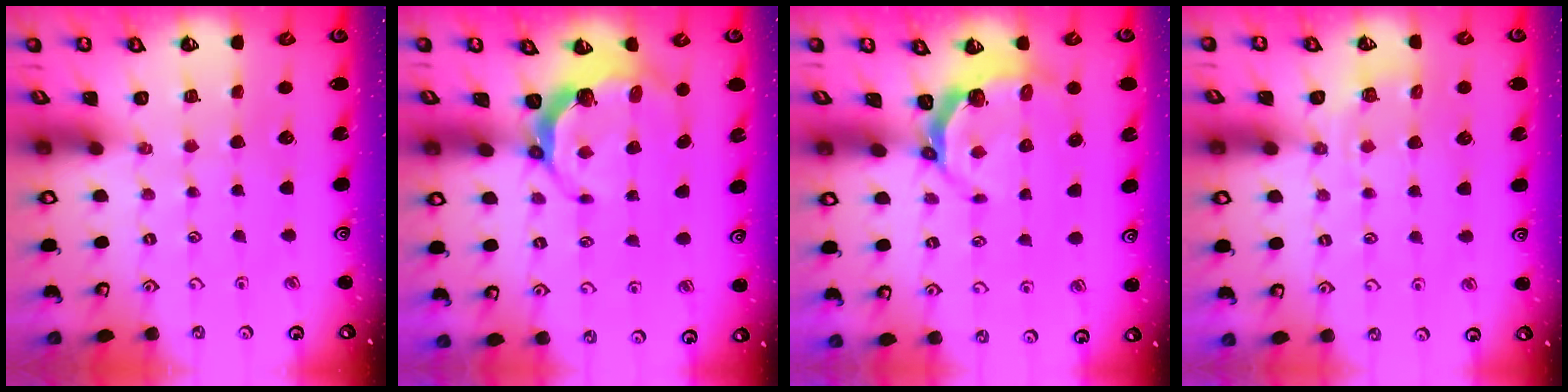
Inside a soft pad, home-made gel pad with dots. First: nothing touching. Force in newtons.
{"total": 5.8, "press": 4.4, "slide": 3.7}
{"total": 4.4, "press": 3.1, "slide": 3.2}
{"total": 5.8, "press": 5.7, "slide": 1.2}